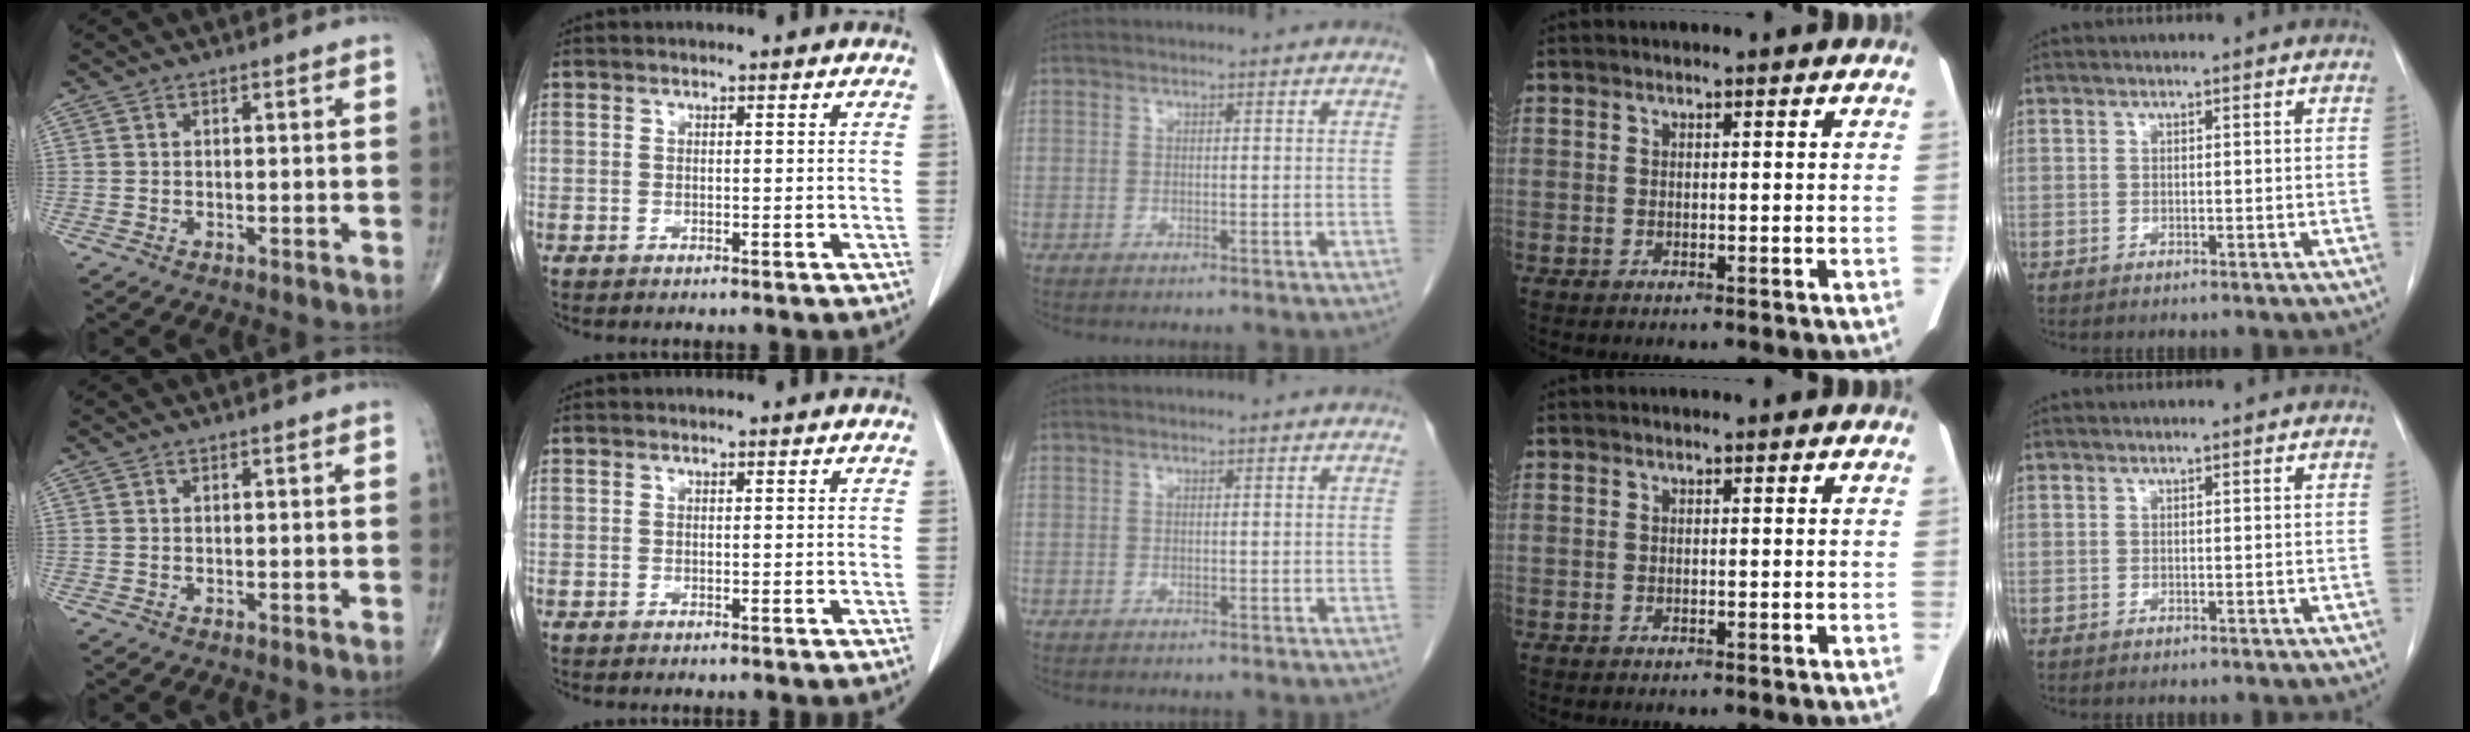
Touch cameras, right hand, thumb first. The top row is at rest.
{}